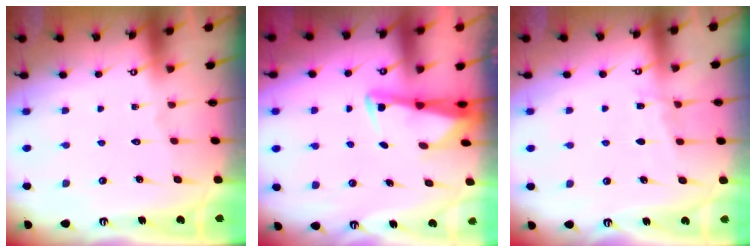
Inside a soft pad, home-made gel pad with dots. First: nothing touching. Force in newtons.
{"total": 2.7, "press": 2.7, "slide": 0.5}
{"total": 5.7, "press": 5.7, "slide": 0.5}